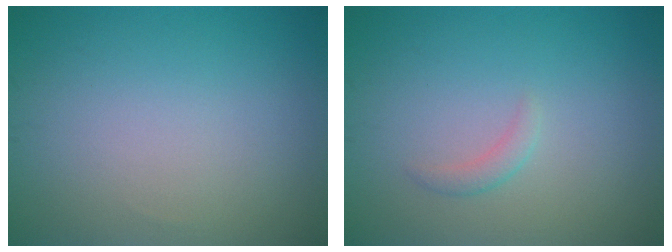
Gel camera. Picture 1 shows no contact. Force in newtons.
{"total": 1.0, "press": 1.0, "slide": 0.0}